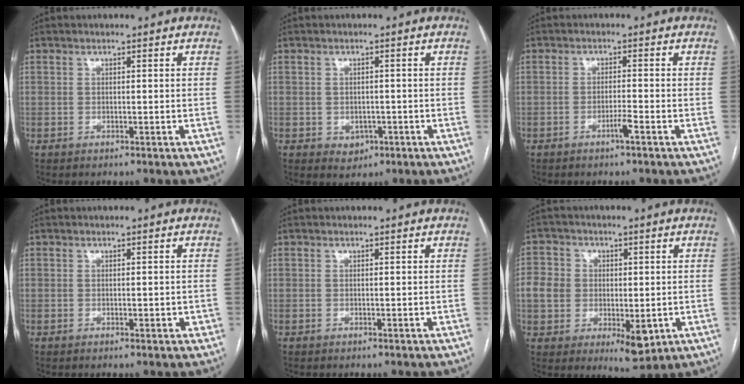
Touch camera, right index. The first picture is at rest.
{"total": 2.7, "force": [-1.0, 2.2, 1.2], "torque": [-0.011, 0.003, -0.004]}
{"total": 2.0, "force": [-1.3, -0.2, 1.5], "torque": [-0.029, -0.001, -0.024]}
{"total": 1.4, "force": [-0.2, 0.7, 1.2], "torque": [-0.018, 0.006, 0.000]}
{"total": 0.0}
{"total": 10.4, "force": [-1.2, 7.9, 6.7], "torque": [-0.110, 0.010, -0.011]}